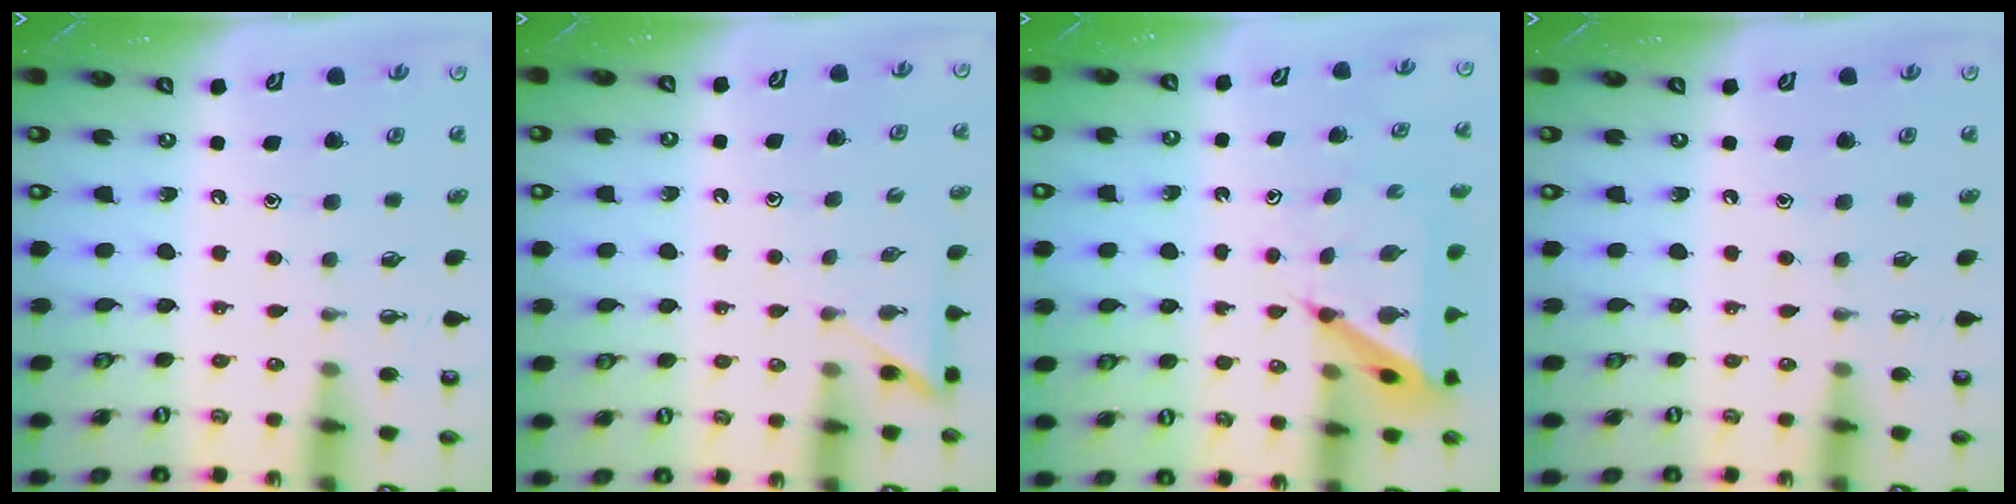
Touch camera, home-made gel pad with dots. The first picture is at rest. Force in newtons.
{"total": 4.5, "press": 4.5, "slide": 0.2}
{"total": 6.8, "press": 6.7, "slide": 0.5}
{"total": 0.0}